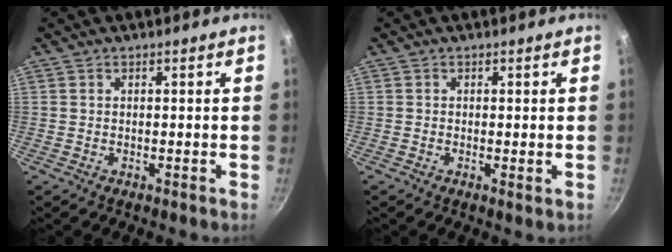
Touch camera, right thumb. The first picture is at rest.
{"total": 0.7, "force": [0.0, 0.2, 0.7], "torque": [-0.012, -0.006, -0.003]}